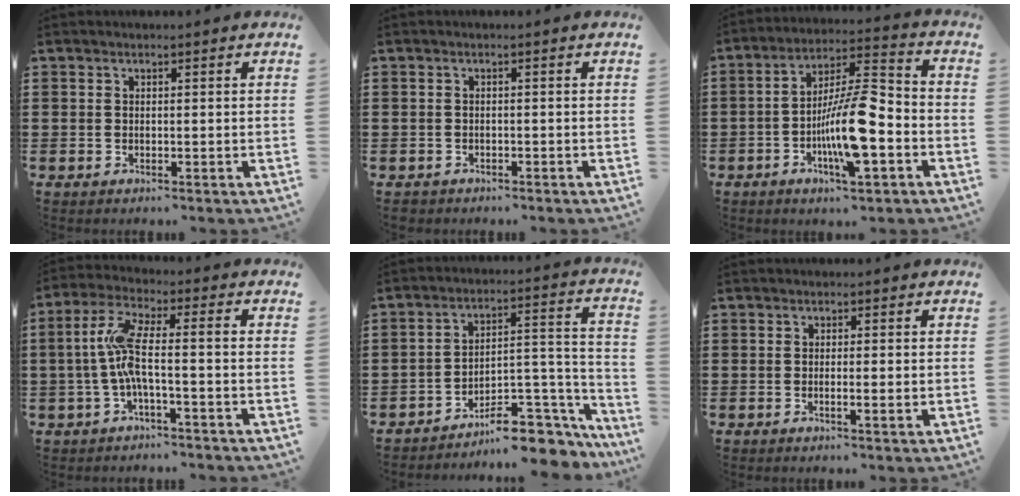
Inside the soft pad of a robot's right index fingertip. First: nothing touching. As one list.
[{"total": 1.0, "force": [-0.9, 0.3, 0.0], "torque": [-0.005, 0.001, -0.020]}, {"total": 12.5, "force": [-3.9, 3.2, 11.4], "torque": [-0.225, -0.001, -0.075]}, {"total": 7.9, "force": [-1.0, 1.6, 7.7], "torque": [-0.166, -0.006, -0.026]}, {"total": 9.6, "force": [-7.9, 3.4, 4.4], "torque": [-0.040, 0.027, -0.144]}, {"total": 1.4, "force": [-0.2, 0.0, 1.4], "torque": [-0.024, -0.005, -0.004]}]